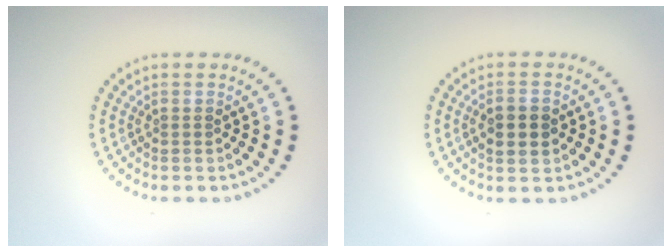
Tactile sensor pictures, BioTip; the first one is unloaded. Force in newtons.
{"total": 2.4, "press": 2.4, "slide": 0.2}